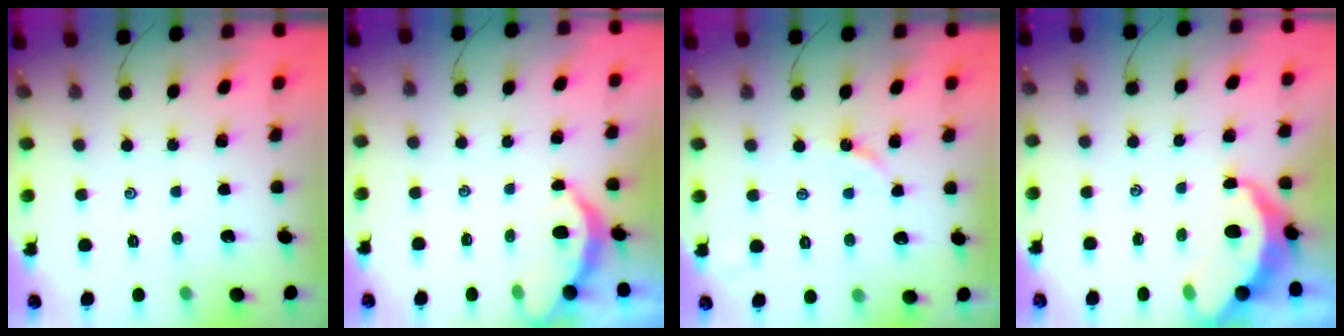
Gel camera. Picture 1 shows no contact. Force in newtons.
{"total": 3.1, "press": 3.0, "slide": 0.2}
{"total": 3.3, "press": 3.2, "slide": 0.5}
{"total": 5.4, "press": 5.4, "slide": 0.5}